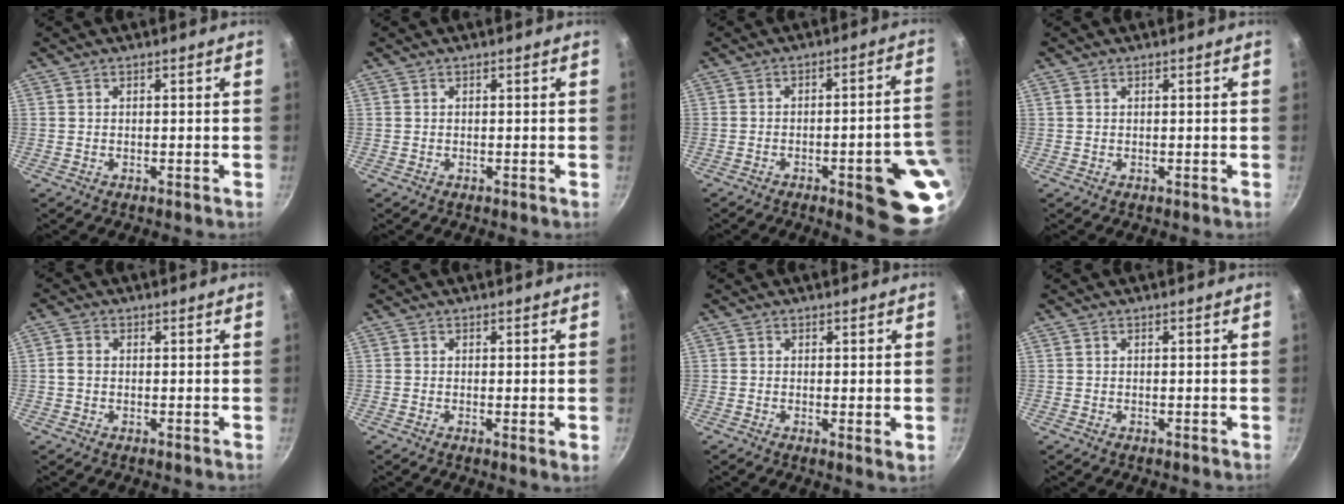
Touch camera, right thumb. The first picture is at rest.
{"total": 0.0}
{"total": 15.1, "force": [-5.3, 4.1, 13.6], "torque": [-0.121, 0.031, -0.065]}
{"total": 0.6, "force": [0.3, 0.4, 0.3], "torque": [-0.007, 0.001, 0.006]}
{"total": 2.3, "force": [0.0, 1.8, 1.5], "torque": [-0.030, 0.007, -0.005]}
{"total": 1.4, "force": [0.0, 0.2, 1.4], "torque": [-0.023, -0.009, -0.004]}
{"total": 1.7, "force": [0.1, 0.4, 1.7], "torque": [-0.026, -0.010, -0.001]}
{"total": 0.0}